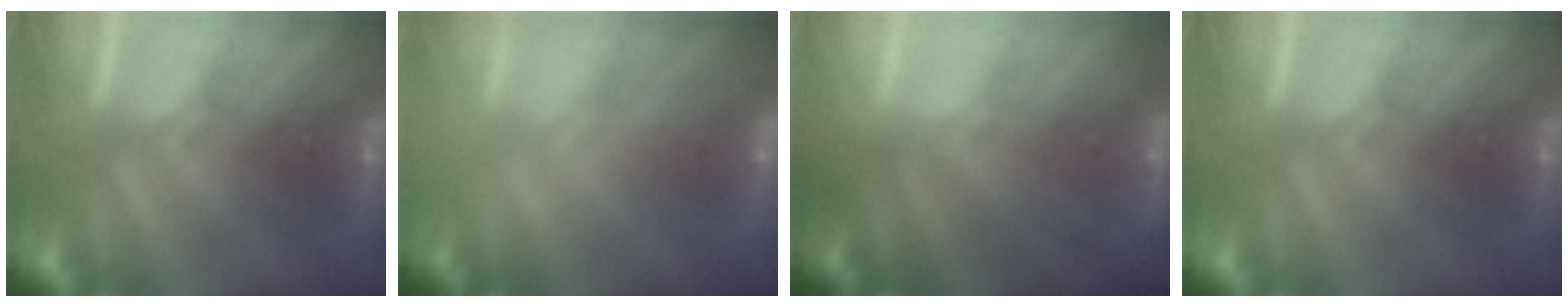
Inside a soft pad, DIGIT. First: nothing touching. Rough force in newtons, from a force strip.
{"total": 2.8}
{"total": 1.9}
{"total": 0.0}